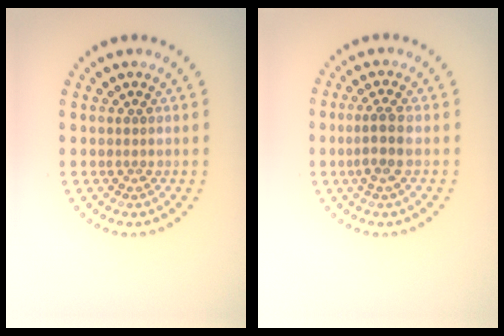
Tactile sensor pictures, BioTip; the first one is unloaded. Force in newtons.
{"total": 2.3, "press": 2.0, "slide": 1.2}